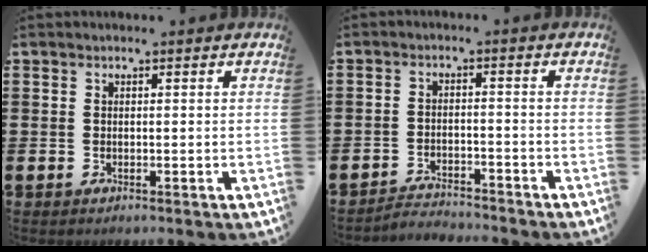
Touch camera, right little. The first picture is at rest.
{"total": 2.5, "force": [-2.4, 0.1, -0.1], "torque": [-0.004, 0.005, -0.054]}